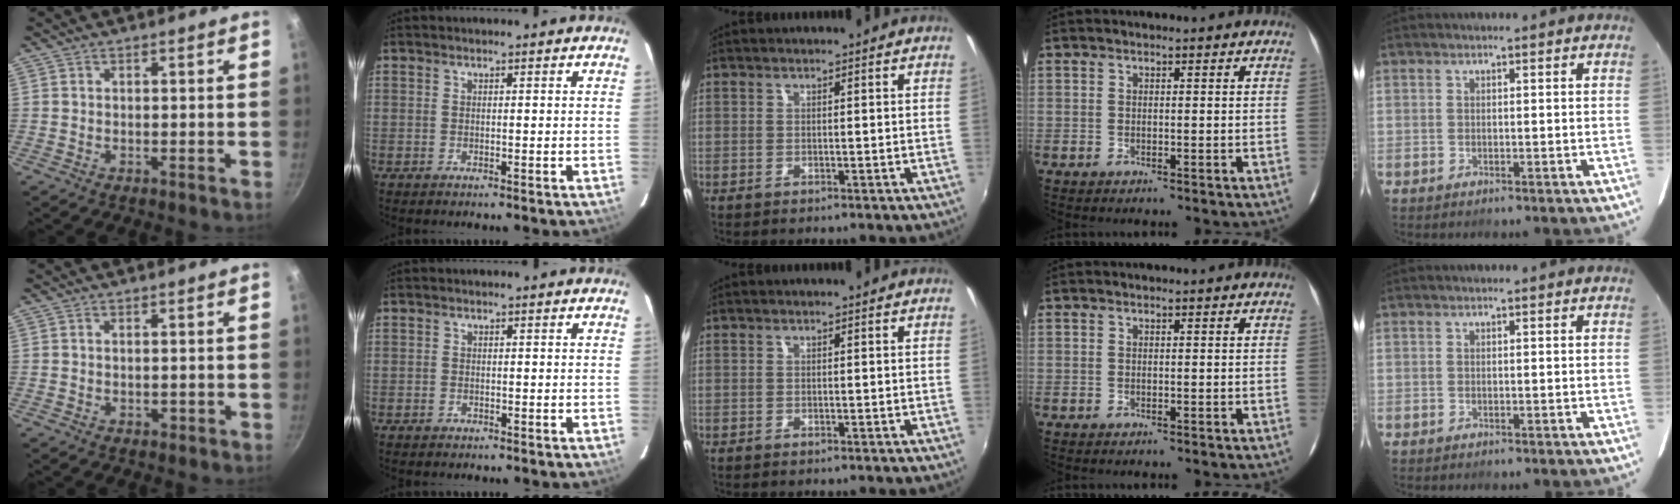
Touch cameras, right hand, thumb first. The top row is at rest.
{"thumb": {"total": 1.1, "force": [-0.3, 0.7, 0.8], "torque": [-0.008, 0.001, -0.004]}, "index": {"total": 0.9, "force": [-0.6, 0.7, 0.1], "torque": [0.000, 0.003, -0.009]}}